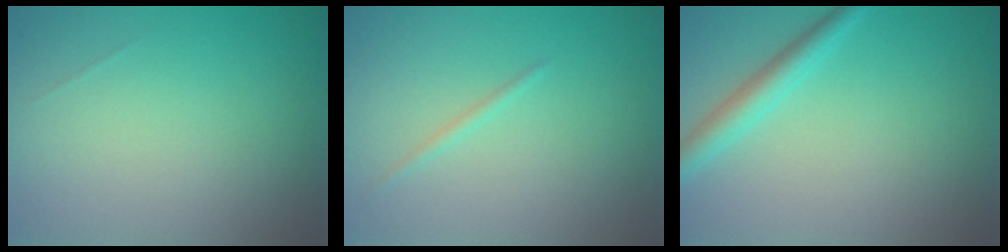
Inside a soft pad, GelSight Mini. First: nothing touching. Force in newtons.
{"total": 0.6, "press": 0.6, "slide": 0.0}
{"total": 2.6, "press": 2.5, "slide": 0.1}